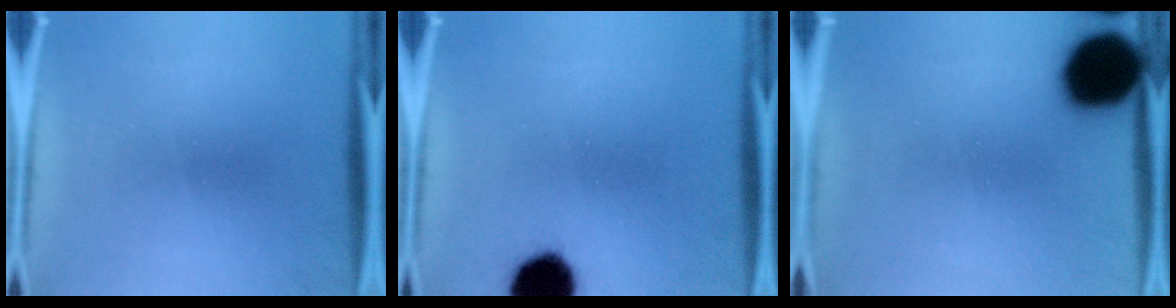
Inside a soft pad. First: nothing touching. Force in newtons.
{"total": 12.0}
{"total": 18.7}